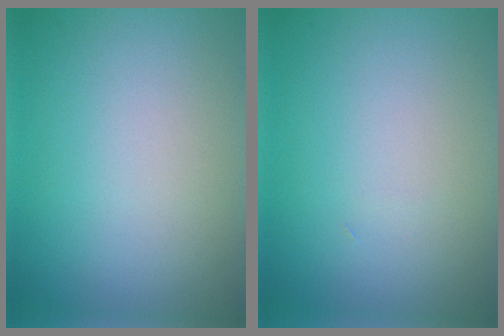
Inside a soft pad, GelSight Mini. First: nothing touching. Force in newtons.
{"total": 0.0}